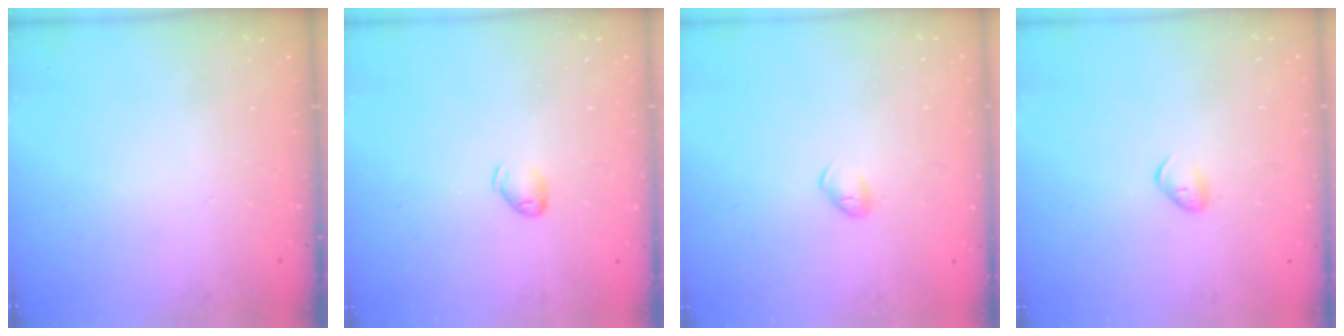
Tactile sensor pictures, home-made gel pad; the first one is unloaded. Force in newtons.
{"total": 5.9, "press": 5.7, "slide": 1.3}
{"total": 5.8, "press": 5.8, "slide": 0.8}
{"total": 4.4, "press": 4.3, "slide": 1.0}